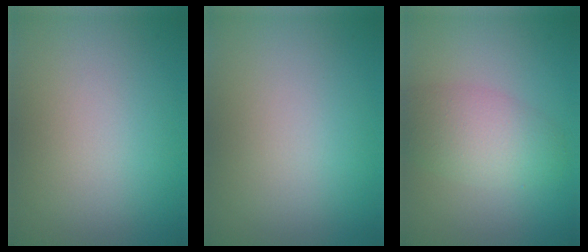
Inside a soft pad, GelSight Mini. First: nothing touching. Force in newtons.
{"total": 0.0}
{"total": 3.9, "press": 3.9, "slide": 0.2}